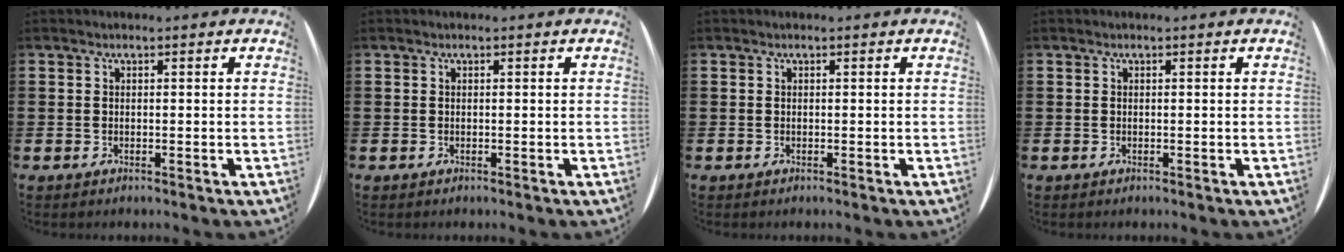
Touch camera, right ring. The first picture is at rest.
{"total": 0.0}
{"total": 0.0}
{"total": 0.0}